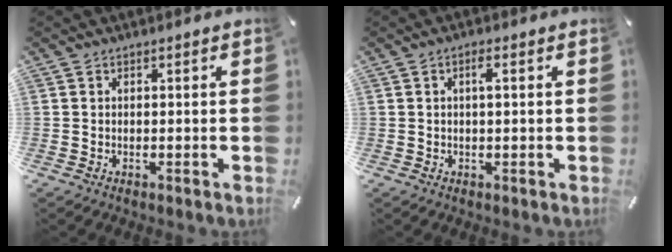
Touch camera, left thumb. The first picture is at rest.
{"total": 2.4, "force": [0.5, 0.7, 2.2], "torque": [-0.044, 0.005, 0.007]}